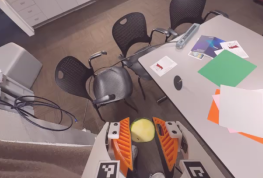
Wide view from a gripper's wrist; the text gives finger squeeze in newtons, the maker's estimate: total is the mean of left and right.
{"total": 8.4, "left": 8.5, "right": 8.2}